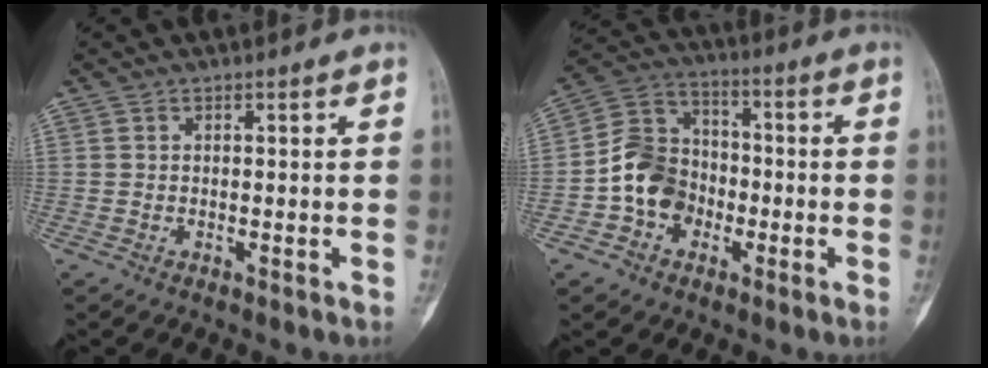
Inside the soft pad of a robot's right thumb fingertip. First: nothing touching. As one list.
[{"total": 10.8, "force": [-3.0, 9.0, 5.2], "torque": [-0.073, 0.043, -0.063]}]